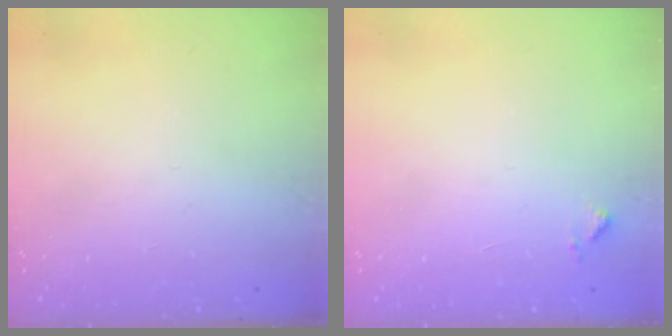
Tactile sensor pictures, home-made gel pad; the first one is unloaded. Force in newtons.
{"total": 6.5, "press": 6.4, "slide": 0.4}